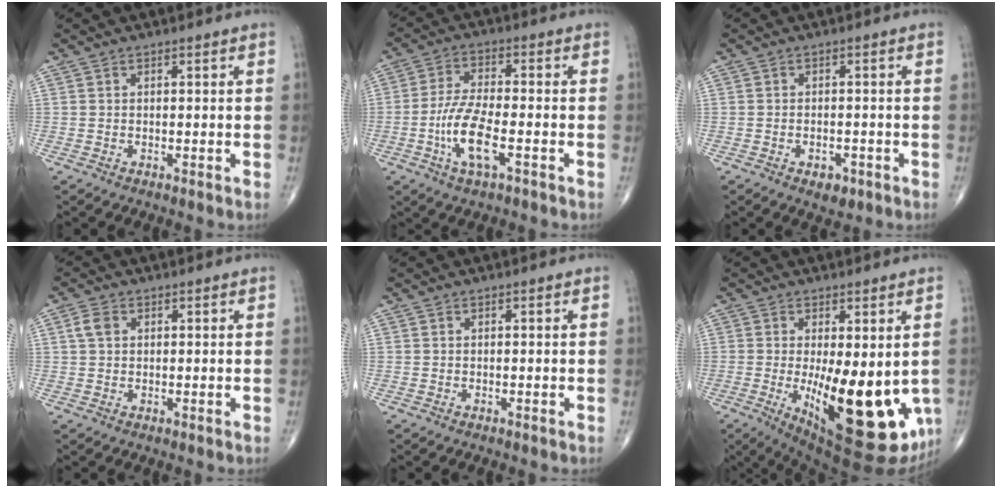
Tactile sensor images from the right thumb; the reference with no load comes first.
{"total": 9.3, "force": [-3.2, 2.9, 8.2], "torque": [-0.174, 0.013, -0.063]}
{"total": 3.1, "force": [-1.6, 1.8, 2.0], "torque": [-0.020, 0.004, -0.018]}
{"total": 2.8, "force": [0.8, 2.0, 1.7], "torque": [-0.035, 0.006, 0.015]}
{"total": 0.0}
{"total": 19.5, "force": [-3.1, 7.3, 17.8], "torque": [-0.223, -0.035, -0.019]}